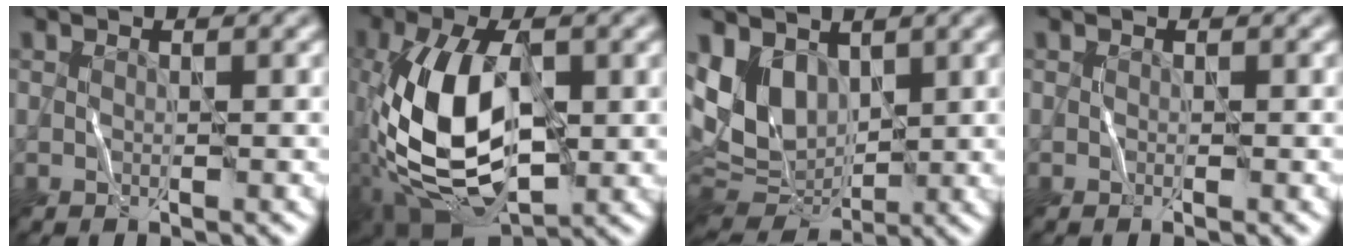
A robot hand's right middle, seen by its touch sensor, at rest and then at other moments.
{"total": 11.8, "force": [-1.8, 6.1, 9.9], "torque": [-0.224, 0.009, -0.031]}
{"total": 5.8, "force": [2.3, 3.9, 3.6], "torque": [-0.093, -0.008, 0.050]}
{"total": 0.0}